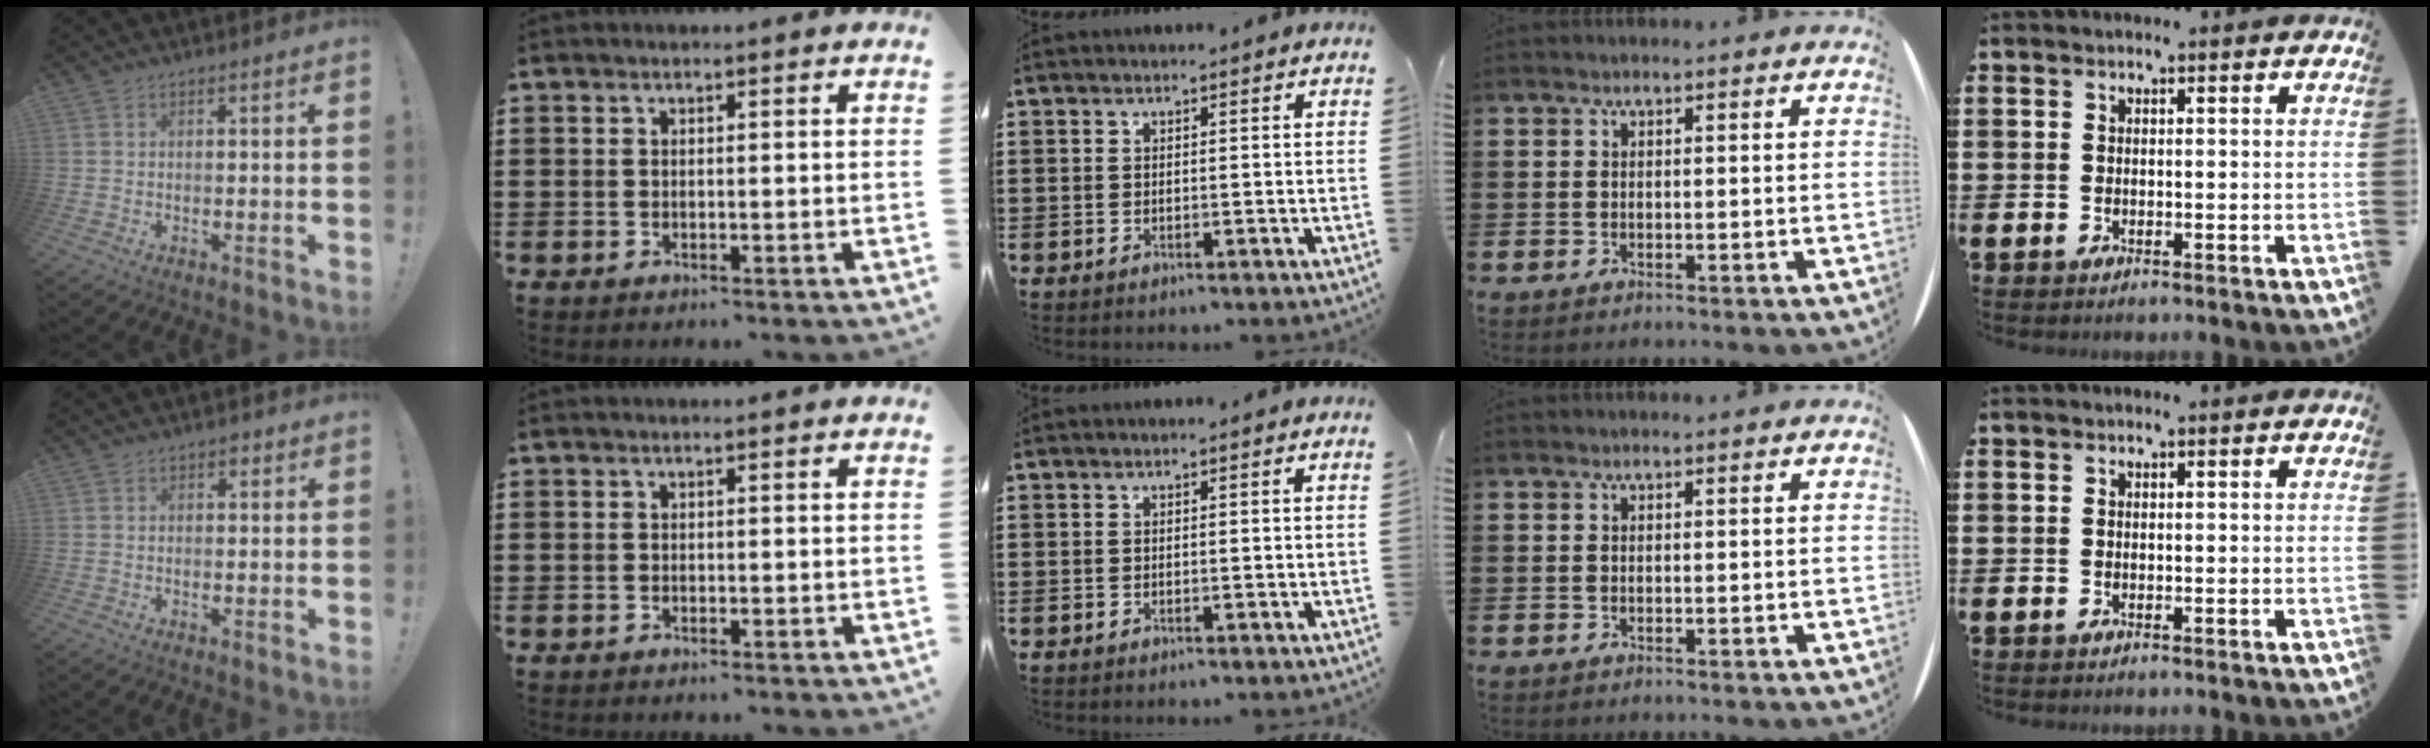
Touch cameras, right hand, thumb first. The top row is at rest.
{"thumb": {"total": 0.8, "force": [0.1, 0.7, 0.3], "torque": [0.000, 0.001, 0.001]}}